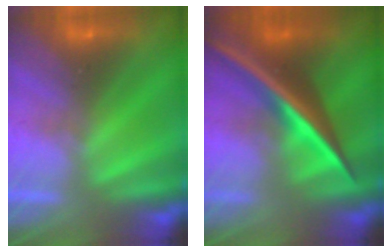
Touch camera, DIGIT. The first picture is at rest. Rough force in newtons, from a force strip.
{"total": 2.7}